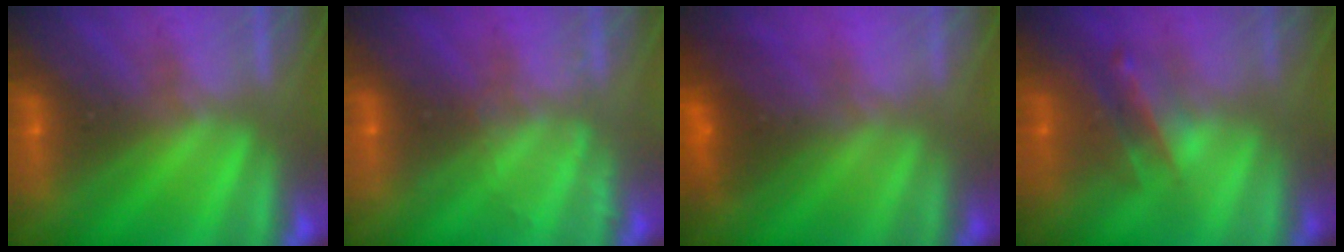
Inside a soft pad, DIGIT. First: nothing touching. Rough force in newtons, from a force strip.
{"total": 2.0}
{"total": 2.3}
{"total": 2.3}